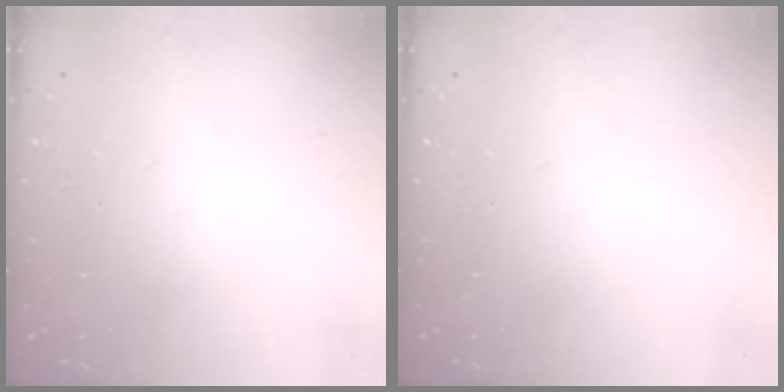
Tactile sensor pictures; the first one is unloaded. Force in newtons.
{"total": 0.0}